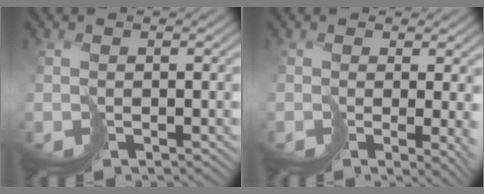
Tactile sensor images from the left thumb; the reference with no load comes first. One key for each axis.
{"total": 4.7, "fx": 0.6, "fy": 1.5, "fz": 4.5, "tx": -0.078, "ty": -0.015, "tz": 0.030}